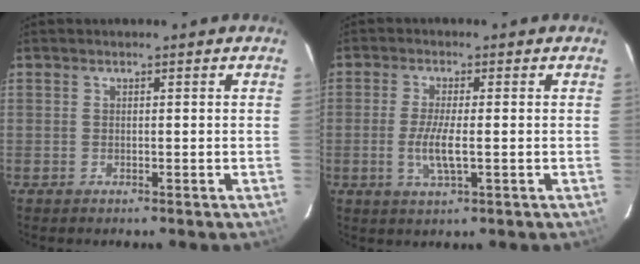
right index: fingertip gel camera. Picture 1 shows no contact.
{"total": 5.3, "force": [-1.0, 0.8, 5.1], "torque": [-0.106, -0.009, -0.021]}